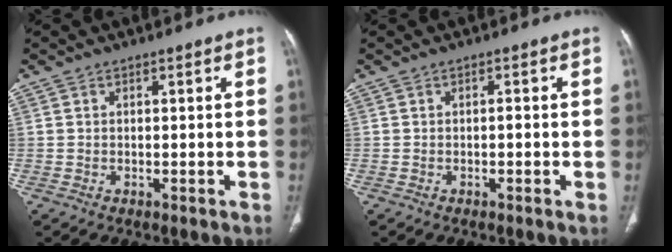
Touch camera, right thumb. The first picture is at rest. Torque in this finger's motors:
{"motor_torque": [0.47, 0.25, 0.39, -0.09, 0.03]}